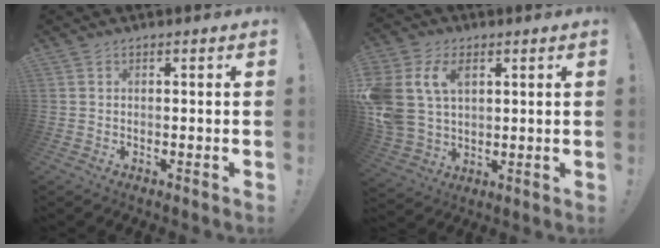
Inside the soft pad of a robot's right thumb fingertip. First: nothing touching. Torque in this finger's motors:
{"motor_torque": [0.50, 0.59, 1.44, 0.70, 0.25]}